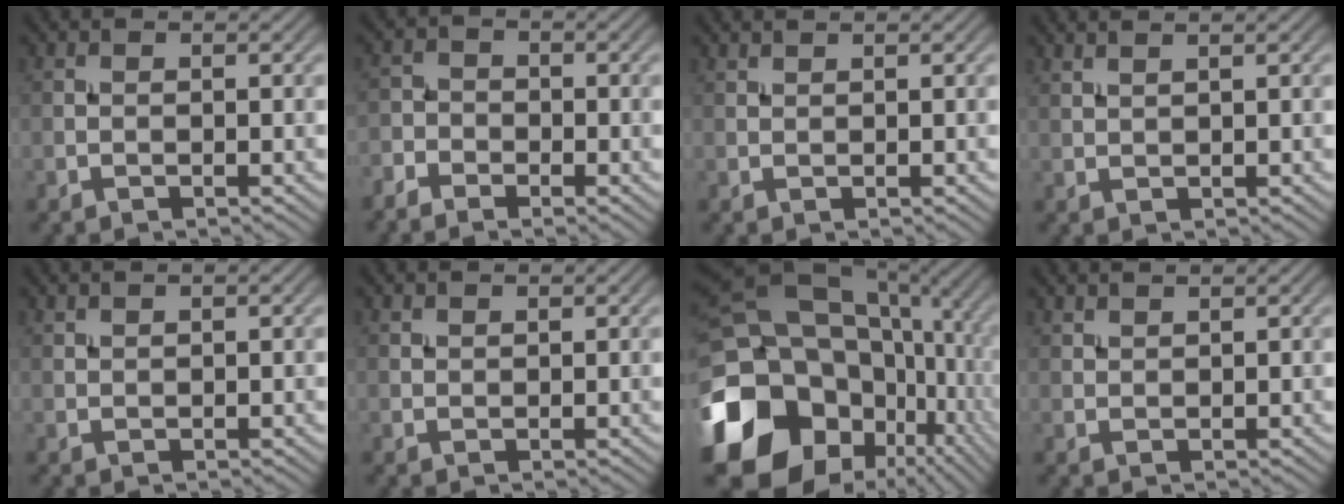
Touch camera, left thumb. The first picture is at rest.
{"total": 3.6, "force": [-2.5, 2.2, 1.3], "torque": [-0.022, -0.001, -0.053]}
{"total": 0.7, "force": [0.7, 0.0, 0.2], "torque": [-0.006, 0.003, 0.016]}
{"total": 2.2, "force": [1.6, 0.4, 1.3], "torque": [-0.018, 0.004, 0.019]}
{"total": 1.0, "force": [0.9, 0.1, 0.4], "torque": [-0.014, 0.003, 0.019]}
{"total": 1.0, "force": [0.9, 0.4, 0.3], "torque": [-0.008, 0.001, 0.019]}
{"total": 21.4, "force": [-5.3, 17.2, 11.7], "torque": [-0.264, -0.019, -0.065]}
{"total": 1.5, "force": [1.4, 0.2, 0.5], "torque": [-0.014, 0.000, 0.030]}